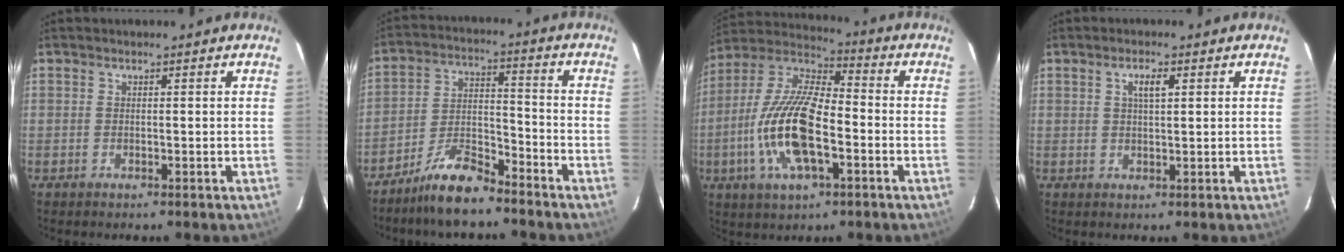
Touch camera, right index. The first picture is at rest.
{"total": 9.8, "force": [-8.3, 2.2, 4.9], "torque": [-0.108, 0.017, -0.156]}
{"total": 17.3, "force": [-4.7, 6.6, 15.4], "torque": [-0.318, -0.005, -0.094]}
{"total": 2.8, "force": [1.1, 0.9, 2.4], "torque": [-0.043, 0.005, 0.019]}